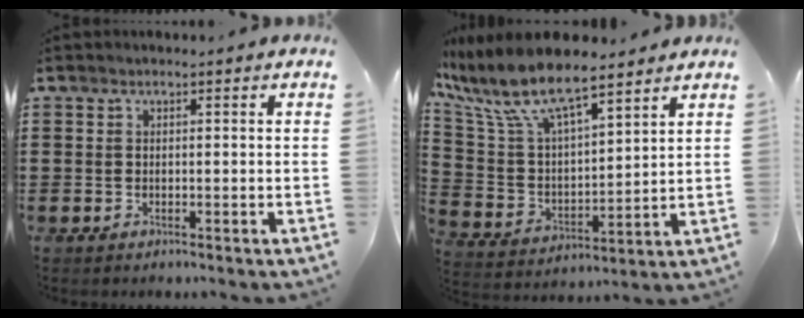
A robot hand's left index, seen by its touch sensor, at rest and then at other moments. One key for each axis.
{"total": 10.3, "fx": 8.3, "fy": 2.5, "fz": 5.6, "tx": -0.150, "ty": -0.045, "tz": 0.141}